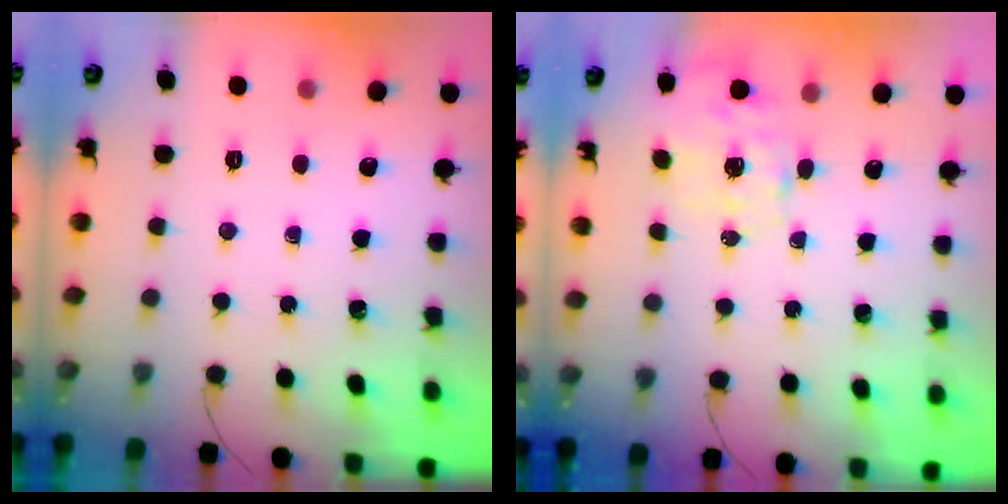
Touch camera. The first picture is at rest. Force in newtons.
{"total": 8.2, "press": 8.2, "slide": 0.8}